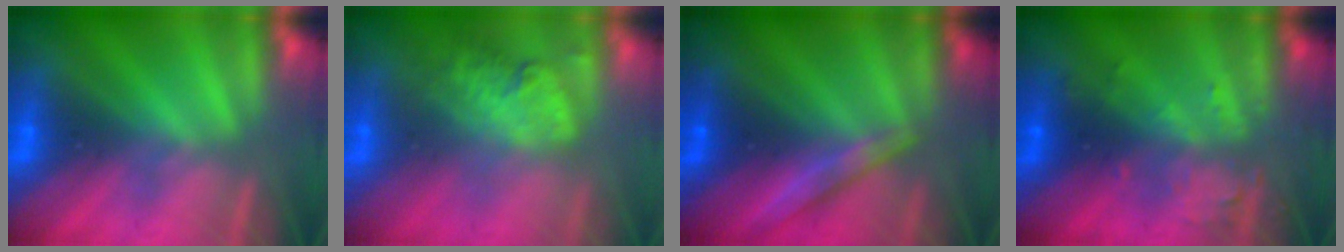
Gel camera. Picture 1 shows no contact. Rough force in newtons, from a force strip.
{"total": 2.4}
{"total": 2.2}
{"total": 3.0}